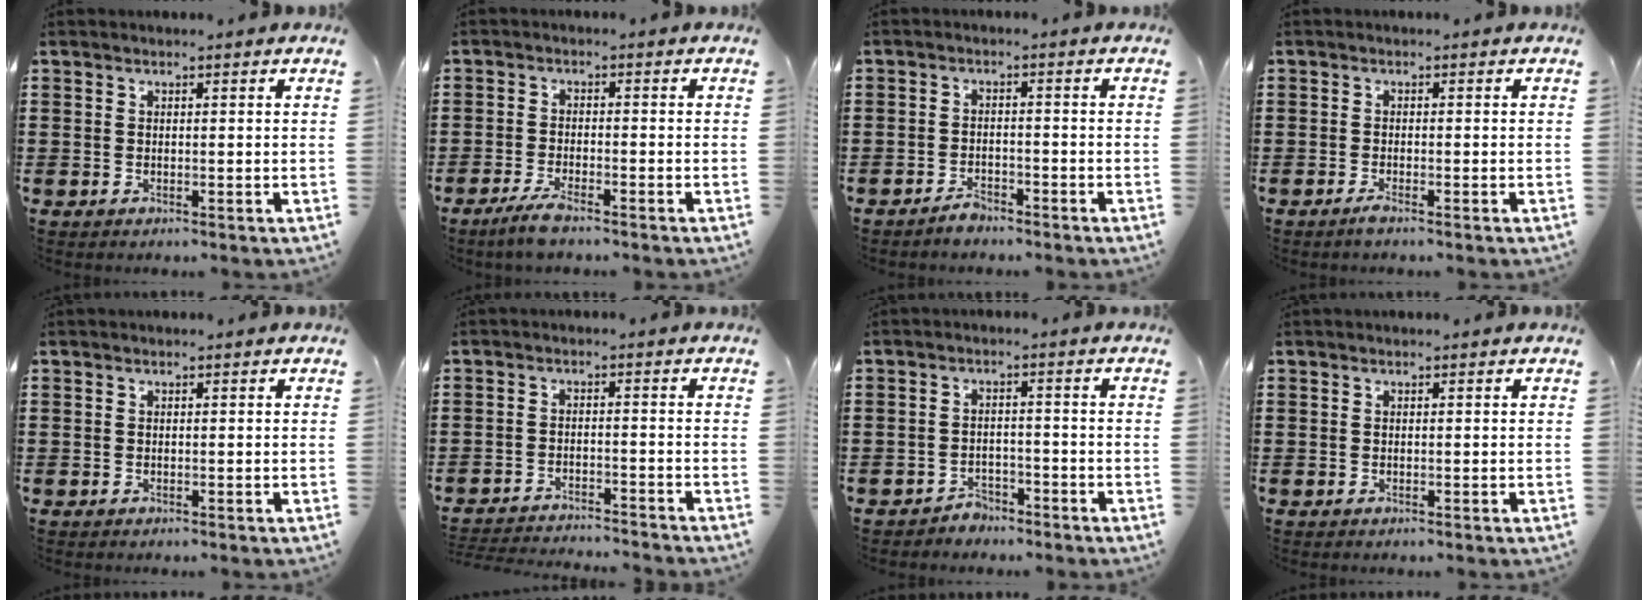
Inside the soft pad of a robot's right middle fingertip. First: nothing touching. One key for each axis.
{"total": 3.4, "fx": -2.7, "fy": 0.3, "fz": 2.0, "tx": -0.054, "ty": -0.008, "tz": -0.058}
{"total": 2.3, "fx": -2.1, "fy": 0.7, "fz": 0.5, "tx": -0.015, "ty": 0.004, "tz": -0.044}
{"total": 1.0, "fx": -0.7, "fy": 0.1, "fz": 0.8, "tx": -0.015, "ty": -0.004, "tz": -0.012}
{"total": 0.0}
{"total": 3.2, "fx": -3.2, "fy": -0.1, "fz": 0.2, "tx": -0.008, "ty": -0.002, "tz": -0.068}
{"total": 2.5, "fx": -2.4, "fy": 0.8, "fz": -0.1, "tx": -0.009, "ty": 0.003, "tz": -0.052}
{"total": 0.0}